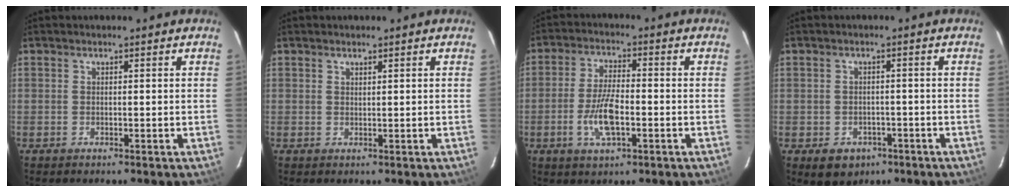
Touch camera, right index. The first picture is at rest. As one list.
[{"total": 0.7, "force": [0.6, 0.1, 0.2], "torque": [-0.004, 0.001, 0.011]}, {"total": 8.1, "force": [-2.5, 3.0, 7.1], "torque": [-0.147, -0.004, -0.047]}, {"total": 5.7, "force": [-2.6, 4.7, 1.8], "torque": [-0.037, 0.009, -0.023]}]